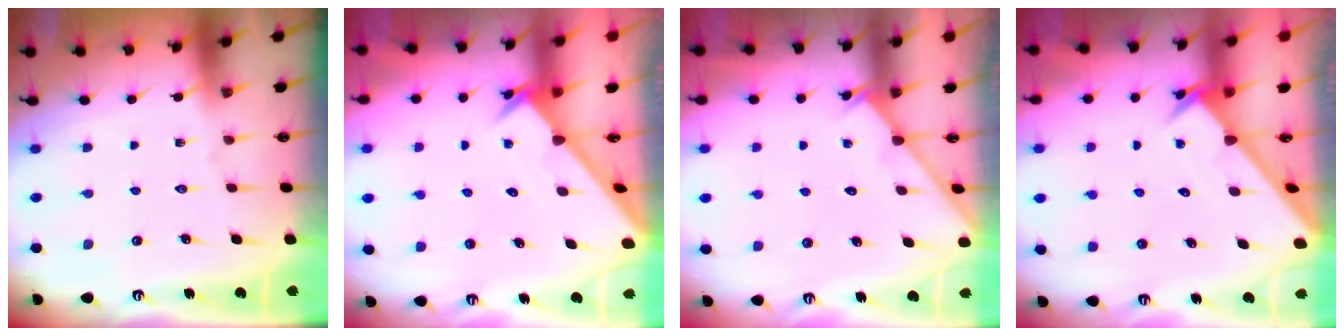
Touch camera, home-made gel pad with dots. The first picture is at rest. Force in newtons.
{"total": 2.4, "press": 2.4, "slide": 0.2}
{"total": 2.6, "press": 2.5, "slide": 0.4}
{"total": 2.4, "press": 2.4, "slide": 0.2}